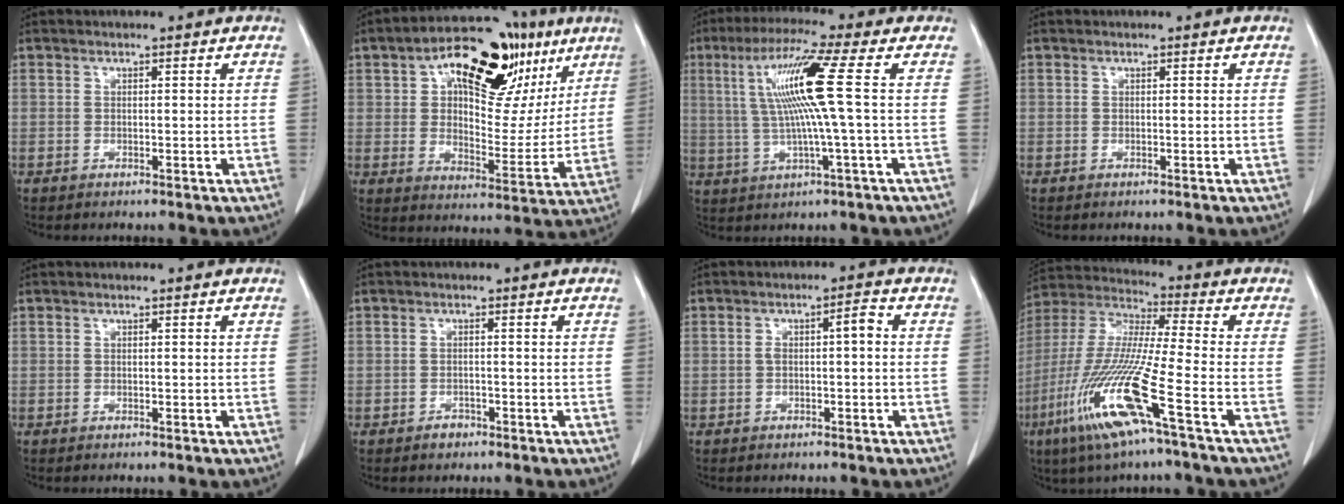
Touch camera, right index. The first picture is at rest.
{"total": 23.2, "force": [11.2, 11.4, 16.9], "torque": [-0.254, 0.047, 0.171]}
{"total": 11.3, "force": [1.9, -1.5, 11.0], "torque": [-0.215, 0.014, 0.036]}
{"total": 0.0}
{"total": 0.0}
{"total": 1.5, "force": [-1.0, 1.0, 0.4], "torque": [-0.005, 0.004, -0.014]}
{"total": 3.0, "force": [0.1, 0.7, 3.0], "torque": [-0.054, 0.016, 0.002]}
{"total": 16.3, "force": [-7.4, -0.3, 14.6], "torque": [-0.314, -0.030, -0.150]}